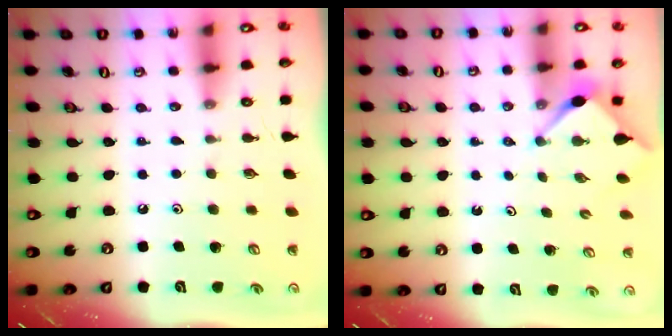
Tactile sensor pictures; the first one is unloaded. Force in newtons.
{"total": 2.8, "press": 2.8, "slide": 0.3}